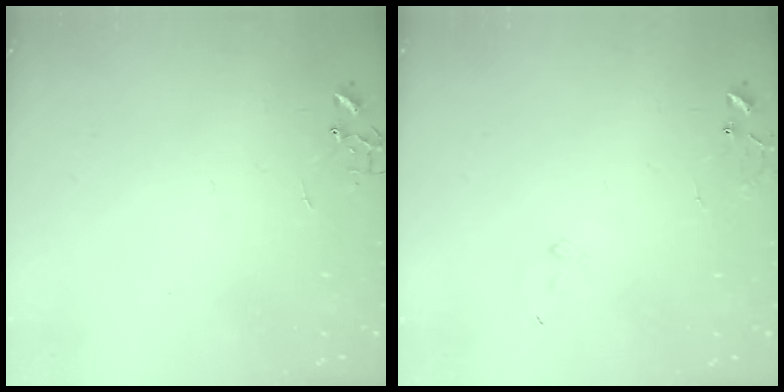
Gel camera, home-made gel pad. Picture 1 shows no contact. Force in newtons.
{"total": 7.6, "press": 7.6, "slide": 0.7}